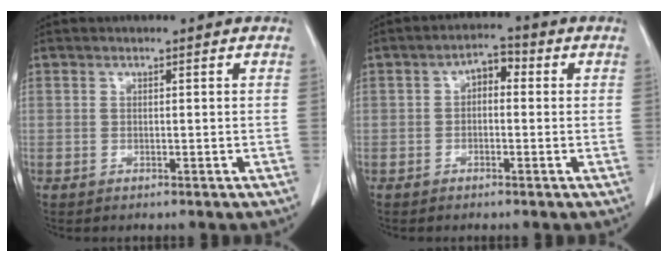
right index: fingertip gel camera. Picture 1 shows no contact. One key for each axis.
{"total": 3.4, "fx": 0.2, "fy": 1.9, "fz": 2.8, "tx": -0.041, "ty": 0.019, "tz": -0.003}